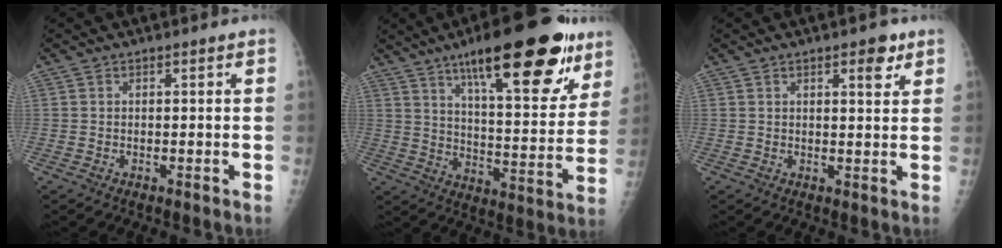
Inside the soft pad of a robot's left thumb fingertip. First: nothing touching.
{"total": 25.6, "force": [15.3, 7.8, 19.0], "torque": [-0.239, -0.046, 0.231]}
{"total": 3.7, "force": [2.2, 1.4, 2.6], "torque": [-0.022, -0.011, 0.028]}